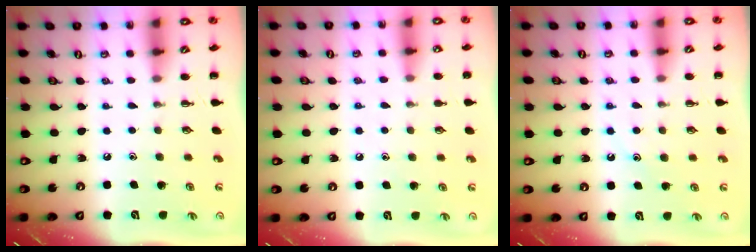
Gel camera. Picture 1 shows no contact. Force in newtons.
{"total": 5.9, "press": 5.5, "slide": 1.9}
{"total": 9.5, "press": 9.5, "slide": 1.3}